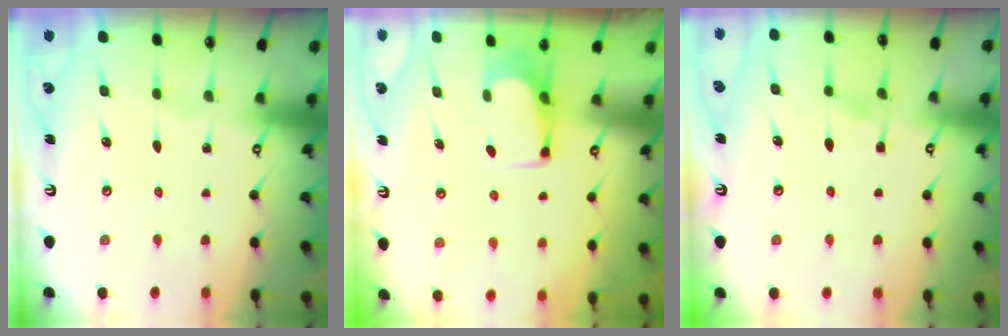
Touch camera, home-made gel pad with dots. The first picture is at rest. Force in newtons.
{"total": 4.8, "press": 4.8, "slide": 0.3}
{"total": 5.9, "press": 5.8, "slide": 0.7}